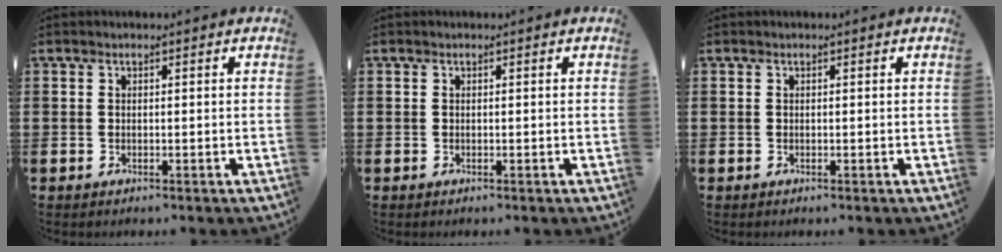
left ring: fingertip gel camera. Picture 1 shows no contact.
{"total": 0.0}
{"total": 0.0}